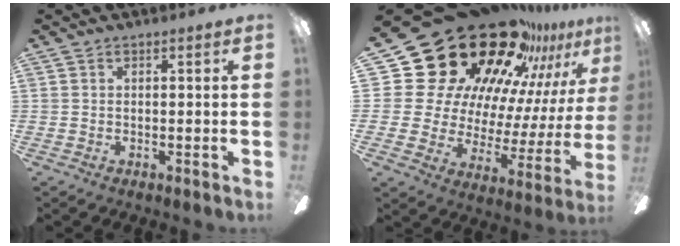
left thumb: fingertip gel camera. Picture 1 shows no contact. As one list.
[{"total": 32.6, "force": [22.3, 17.2, 16.5], "torque": [-0.226, -0.197, 0.432]}]